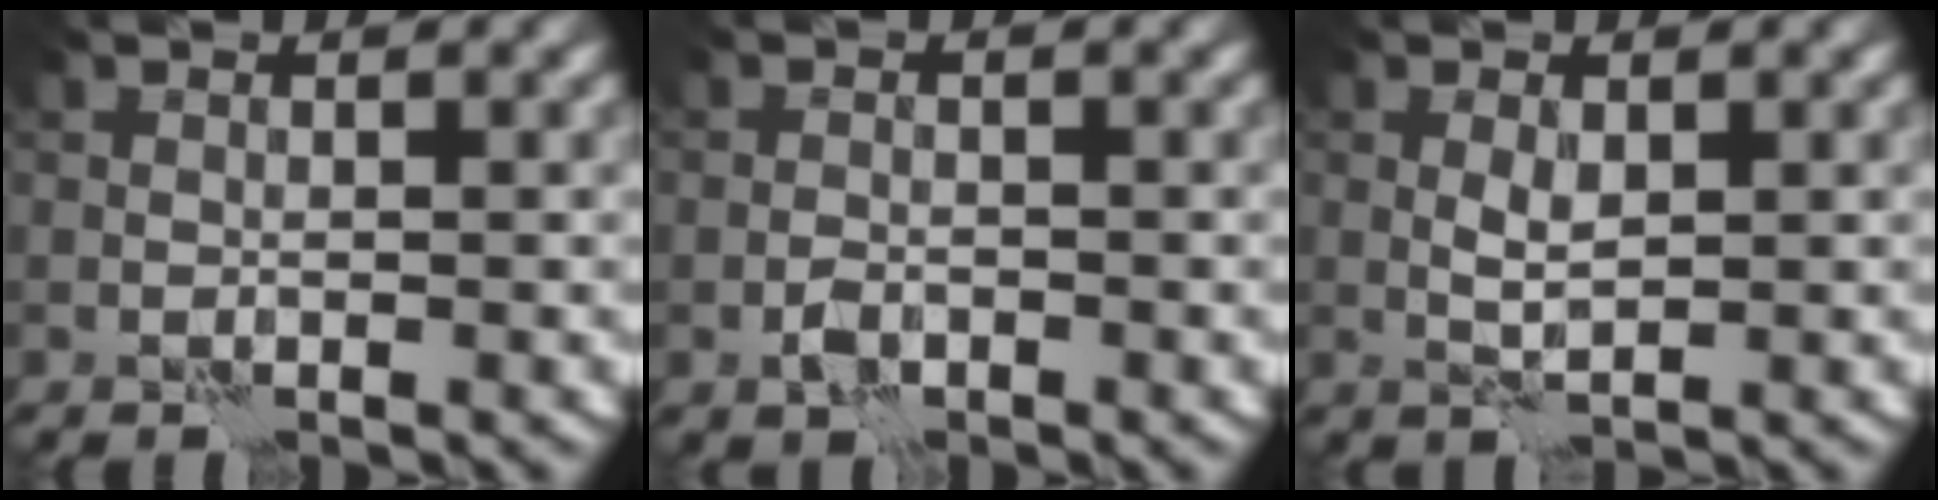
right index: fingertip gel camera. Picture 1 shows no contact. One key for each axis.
{"total": 1.5, "fx": -0.8, "fy": 0.8, "fz": 0.9, "tx": -0.018, "ty": 0.002, "tz": -0.018}
{"total": 1.5, "fx": 0.3, "fy": 0.7, "fz": 1.3, "tx": -0.029, "ty": 0.004, "tz": 0.009}